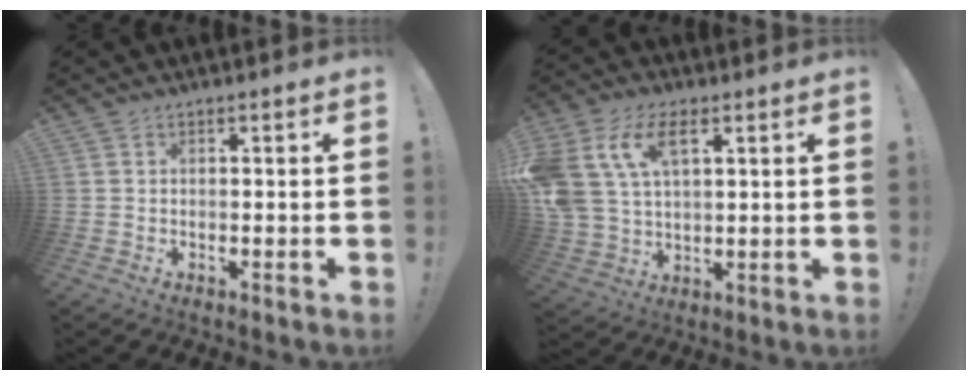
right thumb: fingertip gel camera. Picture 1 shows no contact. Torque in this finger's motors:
{"motor_torque": [0.65, 0.65, 1.66, 0.77, 0.58]}